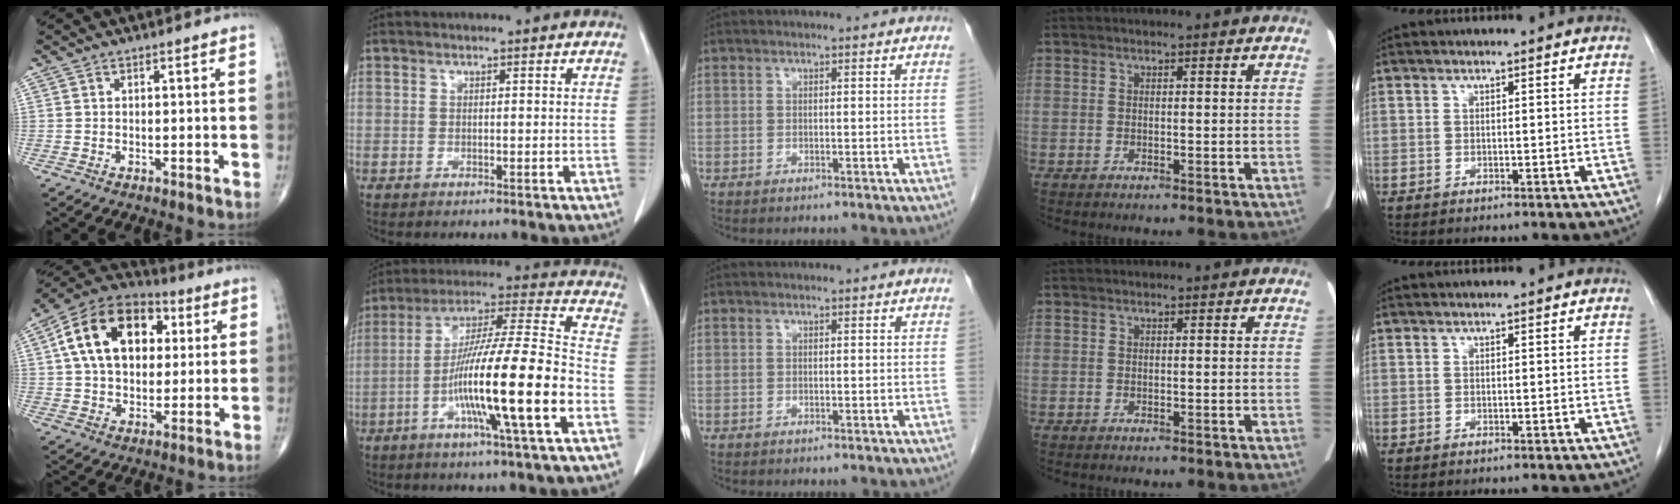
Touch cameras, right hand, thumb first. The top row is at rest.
{"thumb": {"total": 19.1, "force": [4.5, 12.6, 13.6], "torque": [-0.208, 0.012, 0.069]}, "index": {"total": 19.5, "force": [-6.3, 0.0, 18.5], "torque": [-0.329, -0.008, -0.115]}}